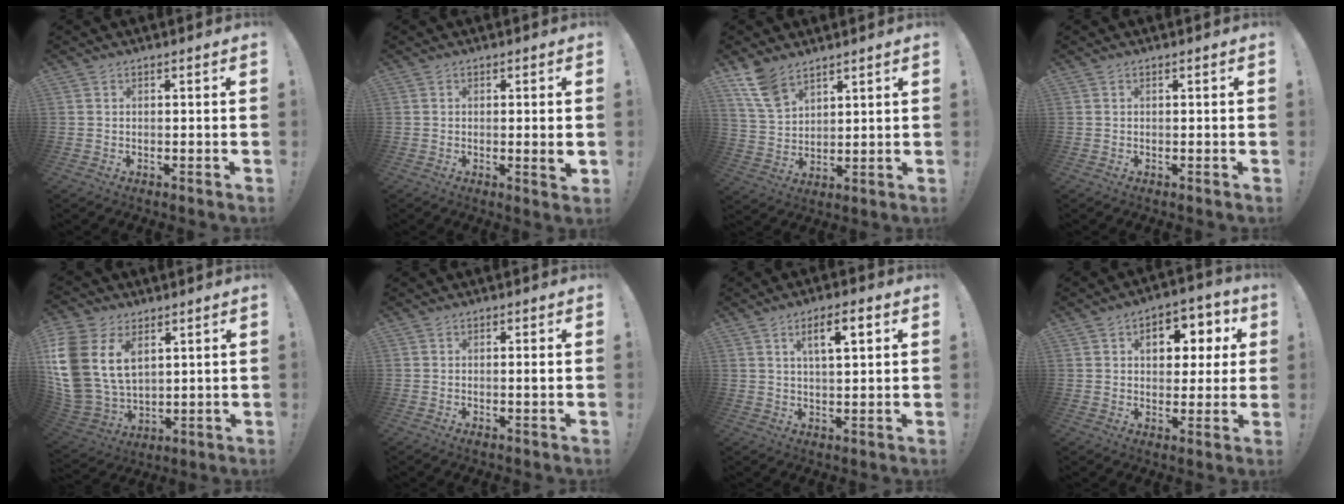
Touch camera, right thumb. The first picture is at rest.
{"total": 3.5, "force": [0.2, 0.1, 3.5], "torque": [-0.048, -0.008, 0.003]}
{"total": 9.8, "force": [7.1, 5.0, 4.6], "torque": [-0.094, -0.029, 0.141]}
{"total": 0.0}
{"total": 19.1, "force": [6.6, 13.5, 11.7], "torque": [-0.251, -0.033, 0.126]}
{"total": 1.2, "force": [0.1, -0.2, 1.2], "torque": [-0.022, -0.002, -0.001]}
{"total": 7.0, "force": [2.8, 2.1, 6.1], "torque": [-0.097, -0.003, 0.041]}
{"total": 9.5, "force": [3.1, 6.5, 6.1], "torque": [-0.079, -0.010, 0.052]}